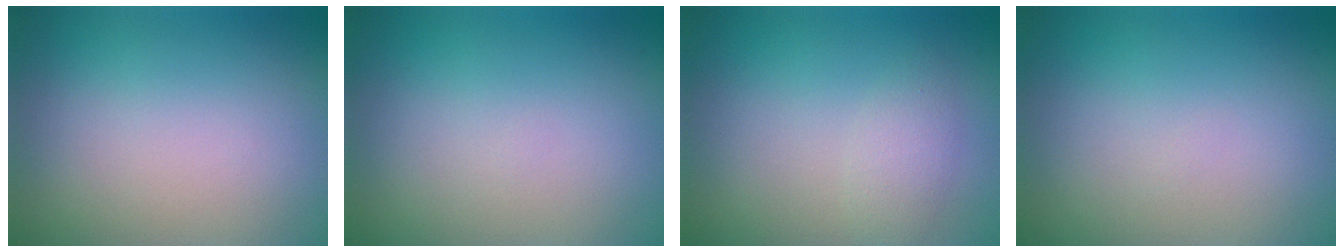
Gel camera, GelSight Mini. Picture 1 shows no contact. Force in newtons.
{"total": 0.0}
{"total": 1.9, "press": 1.9, "slide": 0.1}
{"total": 0.0}